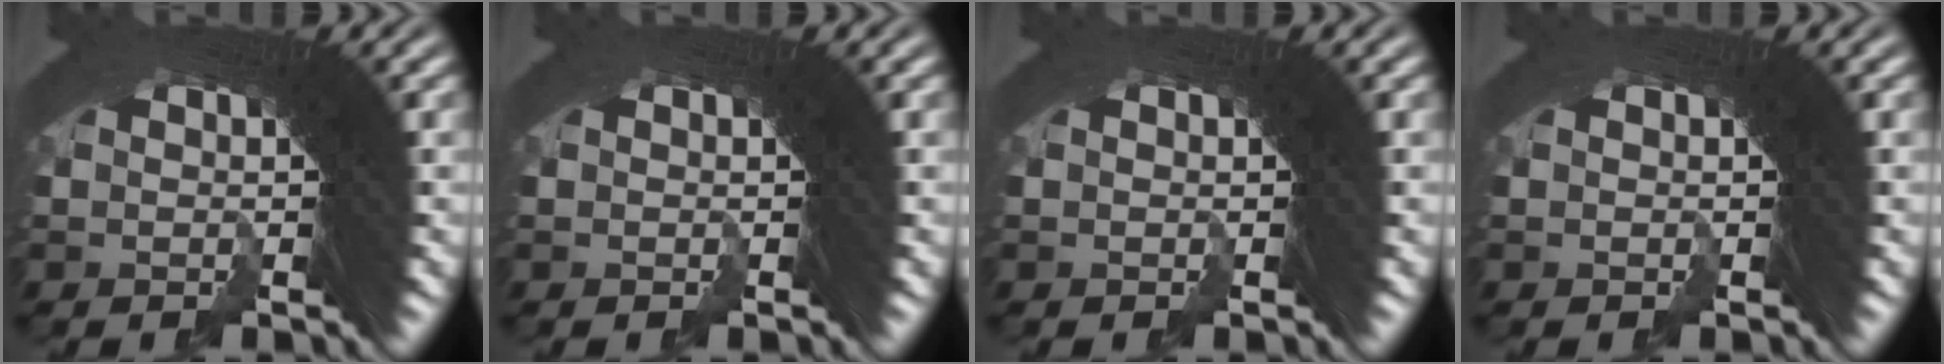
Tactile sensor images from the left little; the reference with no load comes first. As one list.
[{"total": 0.0}, {"total": 0.0}, {"total": 0.0}]